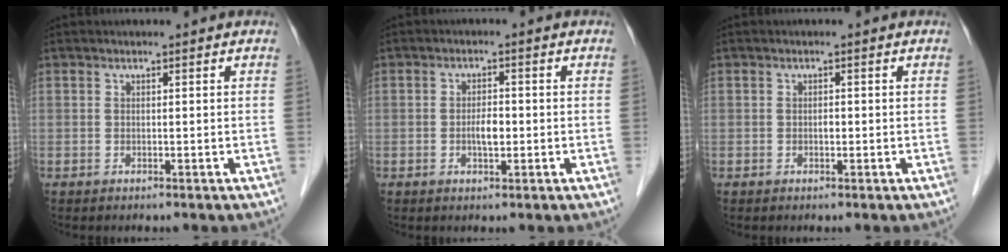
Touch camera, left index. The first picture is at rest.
{"total": 2.7, "force": [-0.8, 1.0, 2.4], "torque": [-0.042, -0.001, -0.012]}
{"total": 0.7, "force": [-0.4, 0.4, 0.5], "torque": [-0.008, -0.002, -0.008]}